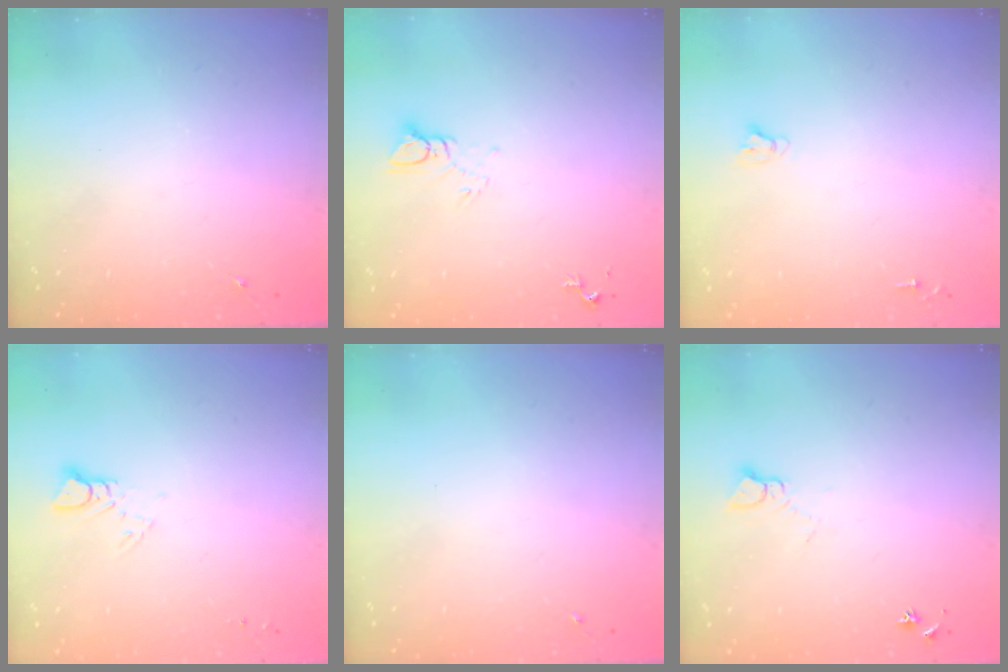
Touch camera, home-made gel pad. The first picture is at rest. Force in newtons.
{"total": 4.4, "press": 4.4, "slide": 0.3}
{"total": 2.7, "press": 2.7, "slide": 0.2}
{"total": 2.9, "press": 2.9, "slide": 0.2}
{"total": 0.0}
{"total": 4.9, "press": 4.9, "slide": 0.5}